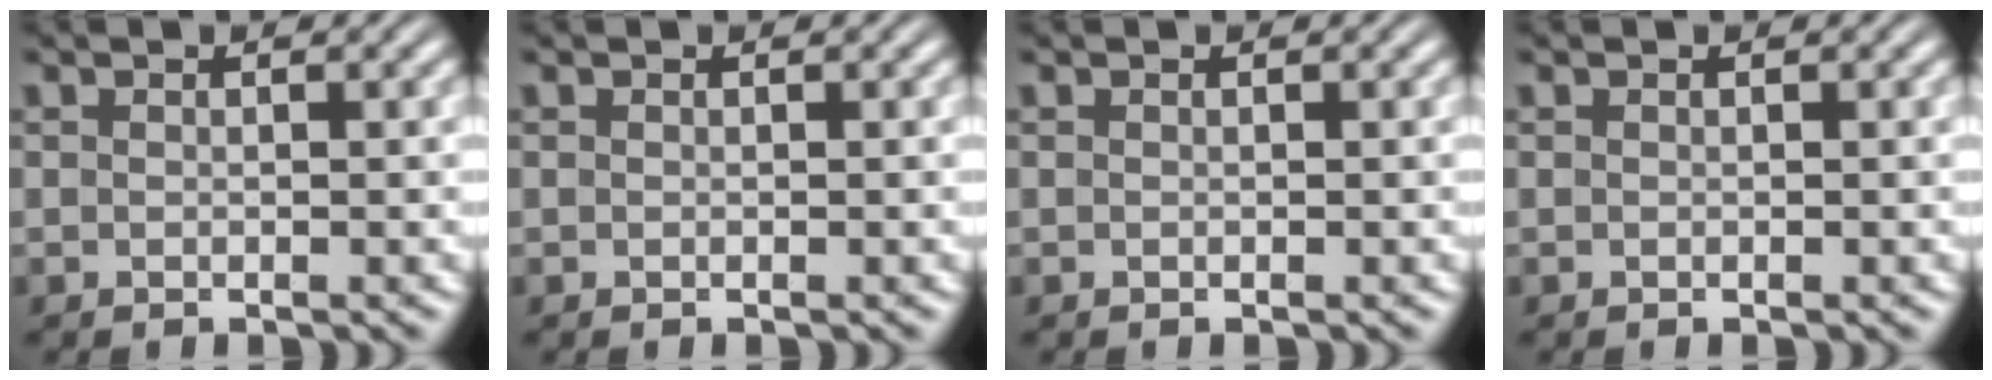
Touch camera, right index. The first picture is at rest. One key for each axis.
{"total": 0.0}
{"total": 0.0}
{"total": 0.0}